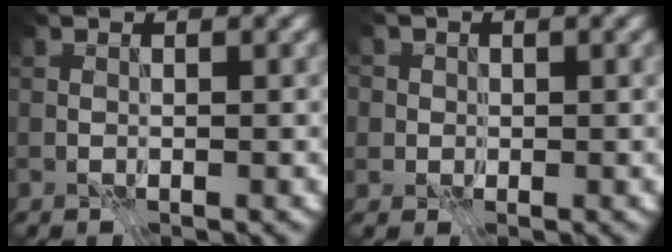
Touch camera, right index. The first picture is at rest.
{"total": 3.4, "force": [1.1, 3.1, 0.9], "torque": [-0.004, 0.013, 0.000]}